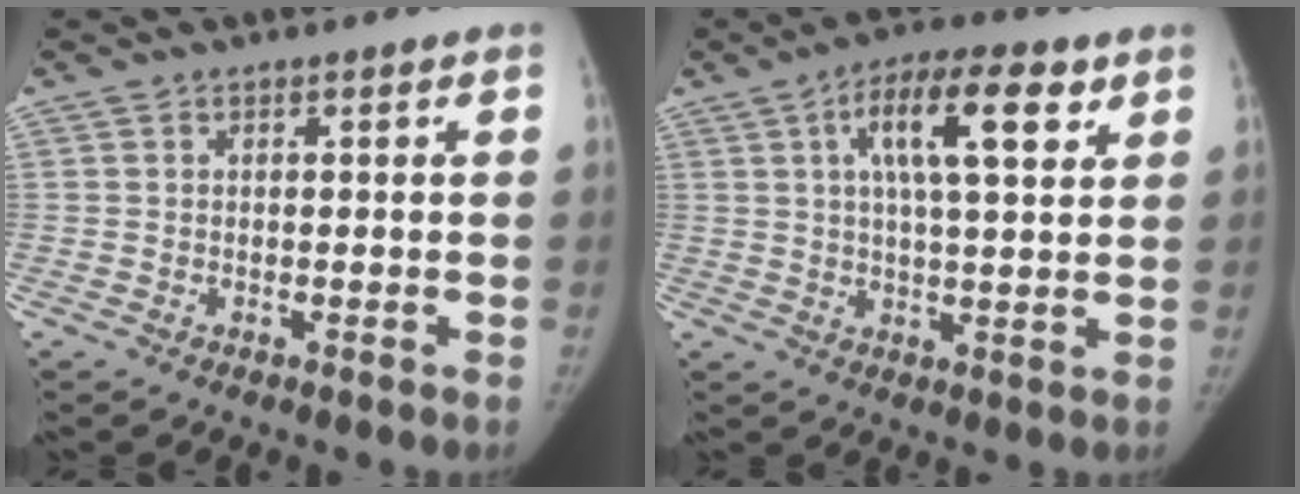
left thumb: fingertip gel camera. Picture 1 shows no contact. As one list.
[{"total": 12.9, "force": [5.2, 4.4, 10.9], "torque": [-0.161, -0.004, 0.079]}]